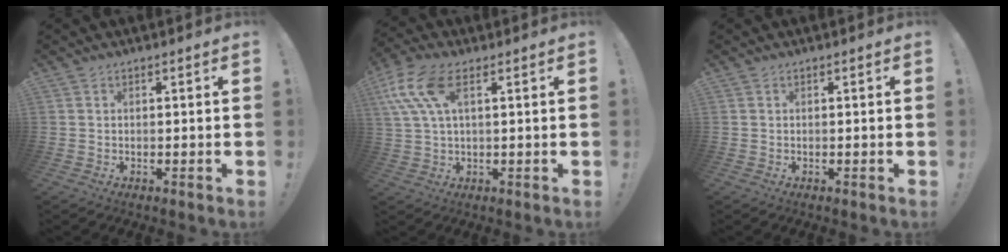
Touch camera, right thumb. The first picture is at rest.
{"total": 10.9, "force": [4.0, 4.8, 8.9], "torque": [-0.183, -0.003, 0.082]}
{"total": 0.0}